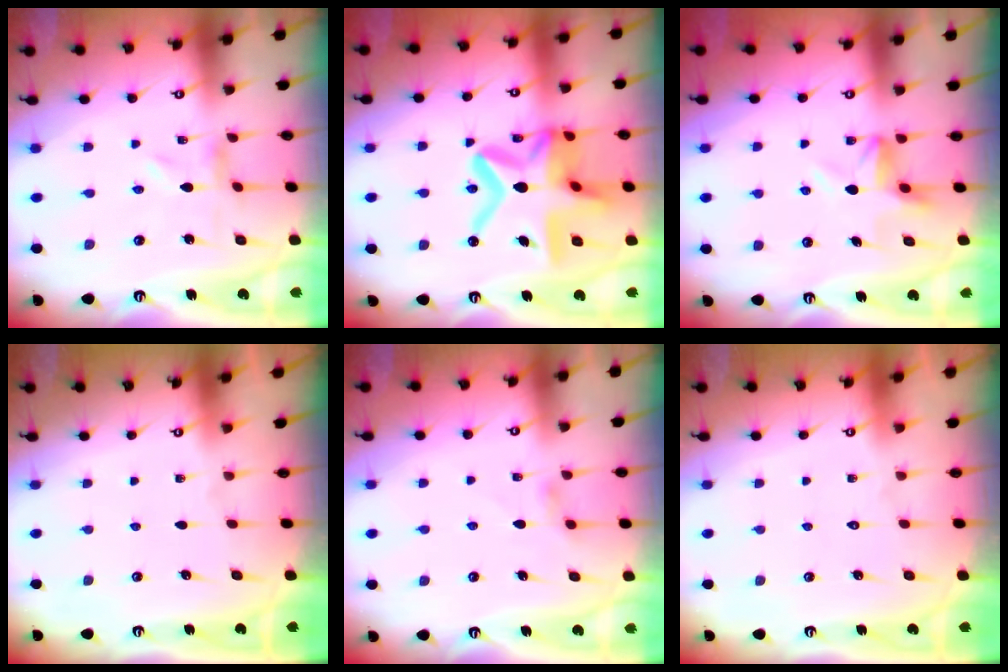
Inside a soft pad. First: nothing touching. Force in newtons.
{"total": 22.5, "press": 22.4, "slide": 1.9}
{"total": 5.5, "press": 5.2, "slide": 1.8}
{"total": 0.0}
{"total": 1.6, "press": 1.6, "slide": 0.4}
{"total": 1.7, "press": 1.7, "slide": 0.1}